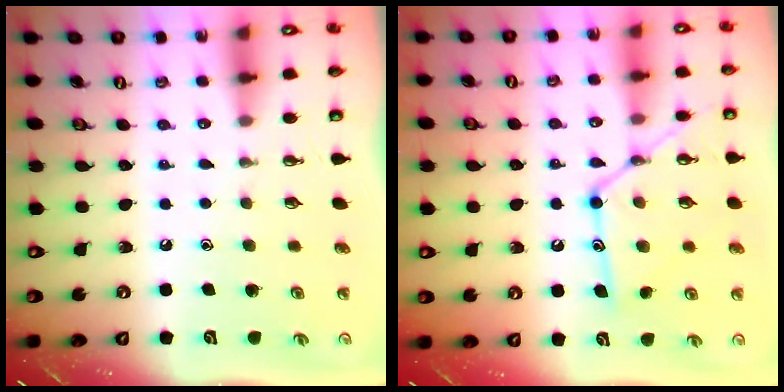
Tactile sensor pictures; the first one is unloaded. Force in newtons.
{"total": 15.8, "press": 15.7, "slide": 1.4}